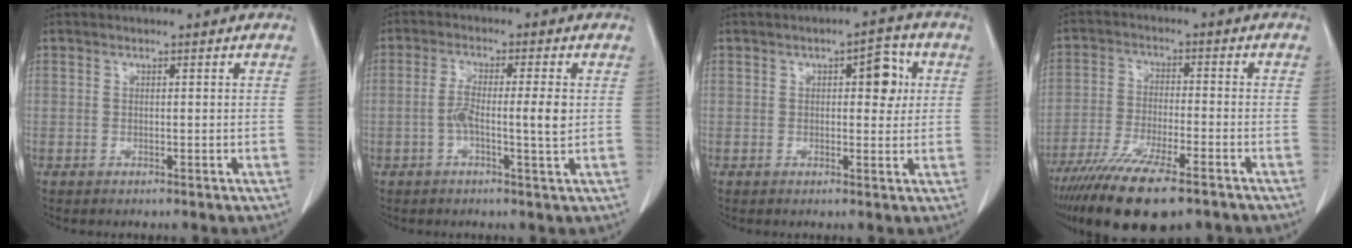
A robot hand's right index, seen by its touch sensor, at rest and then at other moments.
{"total": 5.5, "force": [-0.5, 0.4, 5.5], "torque": [-0.104, 0.005, -0.007]}
{"total": 5.0, "force": [1.2, 2.1, 4.3], "torque": [-0.055, 0.015, 0.015]}
{"total": 15.8, "force": [-11.7, 2.9, 10.2], "torque": [-0.182, -0.038, -0.193]}